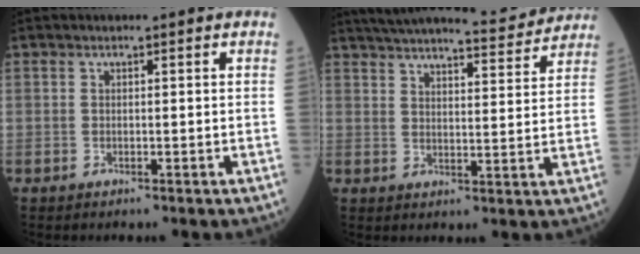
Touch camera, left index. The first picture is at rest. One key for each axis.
{"total": 15.8, "fx": 14.8, "fy": 1.3, "fz": 5.3, "tx": -0.087, "ty": 0.000, "tz": 0.203}